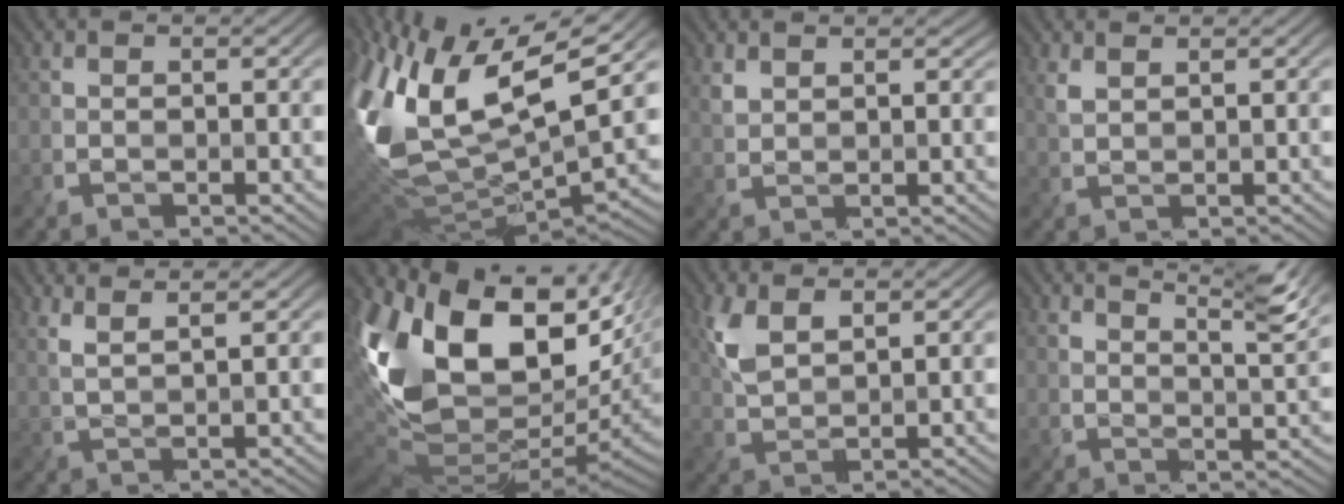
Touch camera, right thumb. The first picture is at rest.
{"total": 17.0, "force": [2.8, 8.3, 14.6], "torque": [-0.332, -0.009, 0.058]}
{"total": 2.5, "force": [2.0, 1.2, 0.9], "torque": [-0.032, -0.001, 0.048]}
{"total": 1.6, "force": [1.3, 0.5, 0.8], "torque": [-0.028, 0.002, 0.033]}
{"total": 4.1, "force": [3.0, 0.9, 2.7], "torque": [-0.038, 0.005, 0.050]}
{"total": 19.1, "force": [3.7, 11.8, 14.6], "torque": [-0.305, -0.026, 0.093]}
{"total": 4.7, "force": [2.3, 2.3, 3.3], "torque": [-0.095, 0.000, 0.051]}
{"total": 7.6, "force": [5.7, 1.4, 4.7], "torque": [-0.082, -0.003, 0.092]}